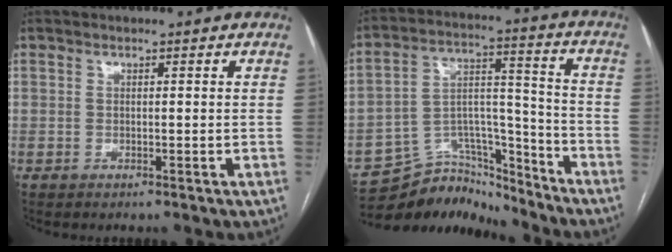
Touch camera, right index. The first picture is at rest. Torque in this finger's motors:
{"motor_torque": [-0.44, -0.40, -1.05, -0.21]}